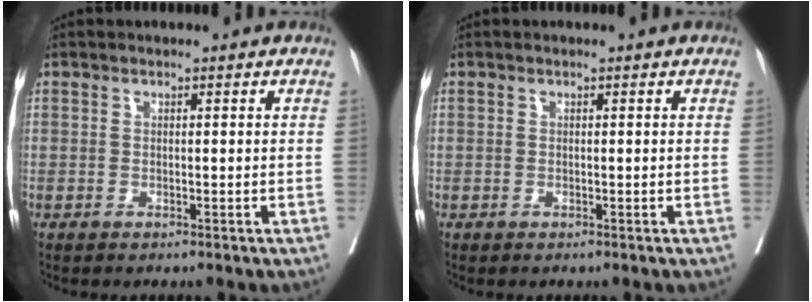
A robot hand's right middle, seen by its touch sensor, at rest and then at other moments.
{"total": 0.0}